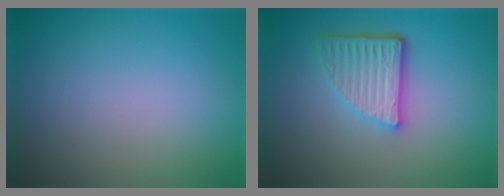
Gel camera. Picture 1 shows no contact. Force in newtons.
{"total": 4.9, "press": 3.5, "slide": 3.4}